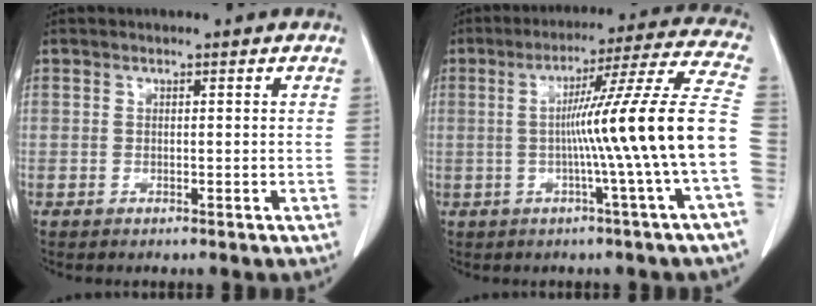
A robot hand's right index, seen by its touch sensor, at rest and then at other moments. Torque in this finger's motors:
{"motor_torque": [1.61, -0.53, 0.82, 0.19]}